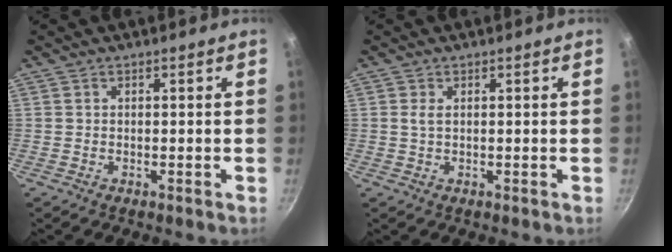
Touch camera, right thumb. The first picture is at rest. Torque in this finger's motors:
{"motor_torque": [-0.49, 0.32, 0.56, 0.02, 0.10]}